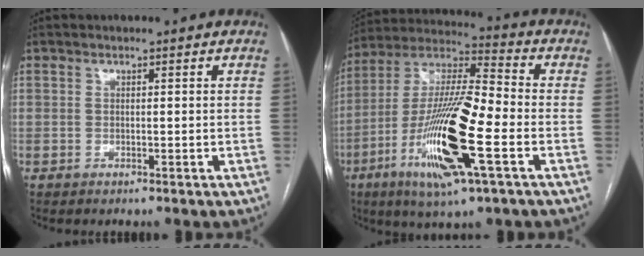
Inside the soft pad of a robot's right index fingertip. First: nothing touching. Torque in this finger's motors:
{"motor_torque": [2.05, -0.09, 0.61, 0.21]}